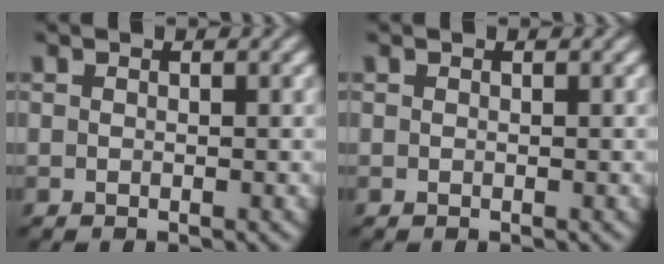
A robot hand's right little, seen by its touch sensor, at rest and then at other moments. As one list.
[{"total": 0.0}]